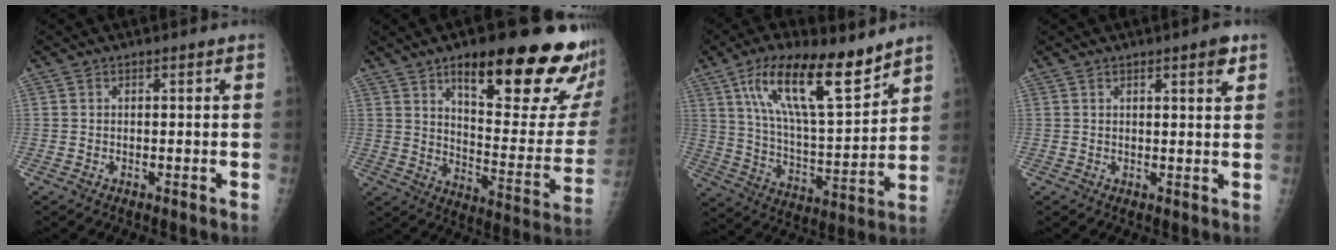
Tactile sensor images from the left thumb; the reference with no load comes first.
{"total": 27.4, "force": [16.1, 7.6, 20.8], "torque": [-0.231, -0.074, 0.234]}
{"total": 19.1, "force": [11.7, 6.0, 13.8], "torque": [-0.211, -0.061, 0.213]}
{"total": 3.3, "force": [1.9, 0.6, 2.6], "torque": [-0.030, -0.010, 0.025]}